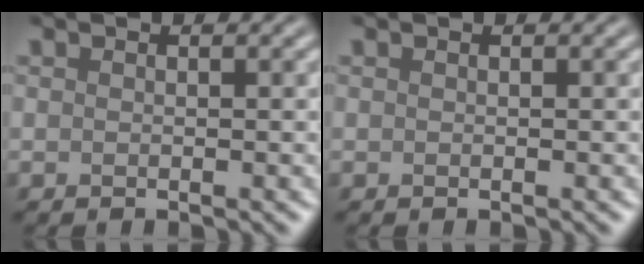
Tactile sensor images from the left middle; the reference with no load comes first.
{"total": 0.0}